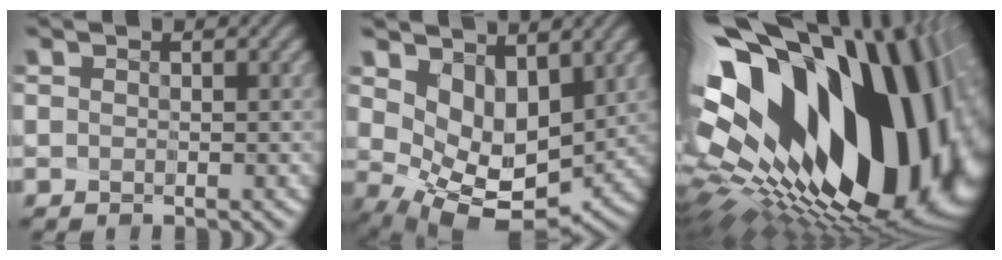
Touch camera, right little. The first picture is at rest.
{"total": 8.0, "force": [2.0, 5.1, 5.8], "torque": [-0.099, -0.018, 0.059]}
{"total": 21.2, "force": [2.7, 12.4, 17.1], "torque": [-0.289, -0.059, 0.078]}